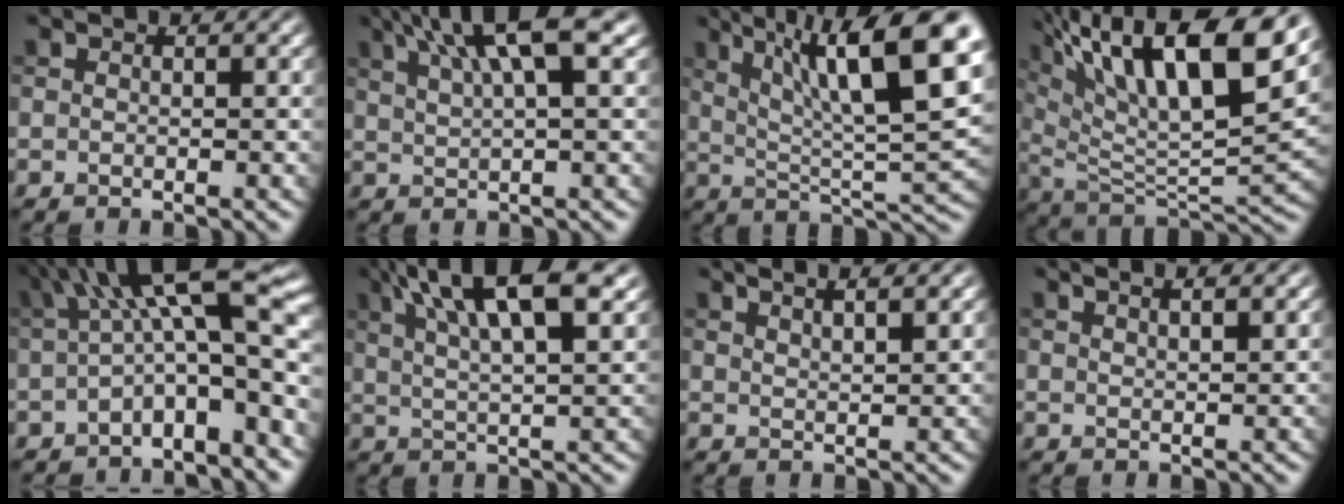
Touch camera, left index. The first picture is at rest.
{"total": 7.7, "force": [4.2, 1.9, 6.2], "torque": [-0.107, 0.014, 0.072]}
{"total": 12.9, "force": [5.4, 3.1, 11.3], "torque": [-0.177, 0.007, 0.090]}
{"total": 15.4, "force": [7.9, 4.5, 12.5], "torque": [-0.223, 0.007, 0.147]}
{"total": 11.2, "force": [0.4, 3.1, 10.7], "torque": [-0.151, 0.023, -0.007]}
{"total": 12.0, "force": [6.3, 3.8, 9.5], "torque": [-0.150, 0.034, 0.077]}
{"total": 3.7, "force": [2.7, 1.1, 2.4], "torque": [-0.001, 0.017, 0.013]}
{"total": 2.7, "force": [1.8, 0.8, 1.7], "torque": [0.002, 0.010, 0.001]}